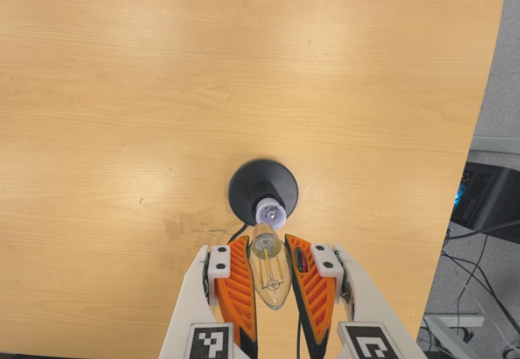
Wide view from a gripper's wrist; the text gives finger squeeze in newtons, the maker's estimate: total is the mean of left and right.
{"total": 21.5, "left": 23.6, "right": 19.4}